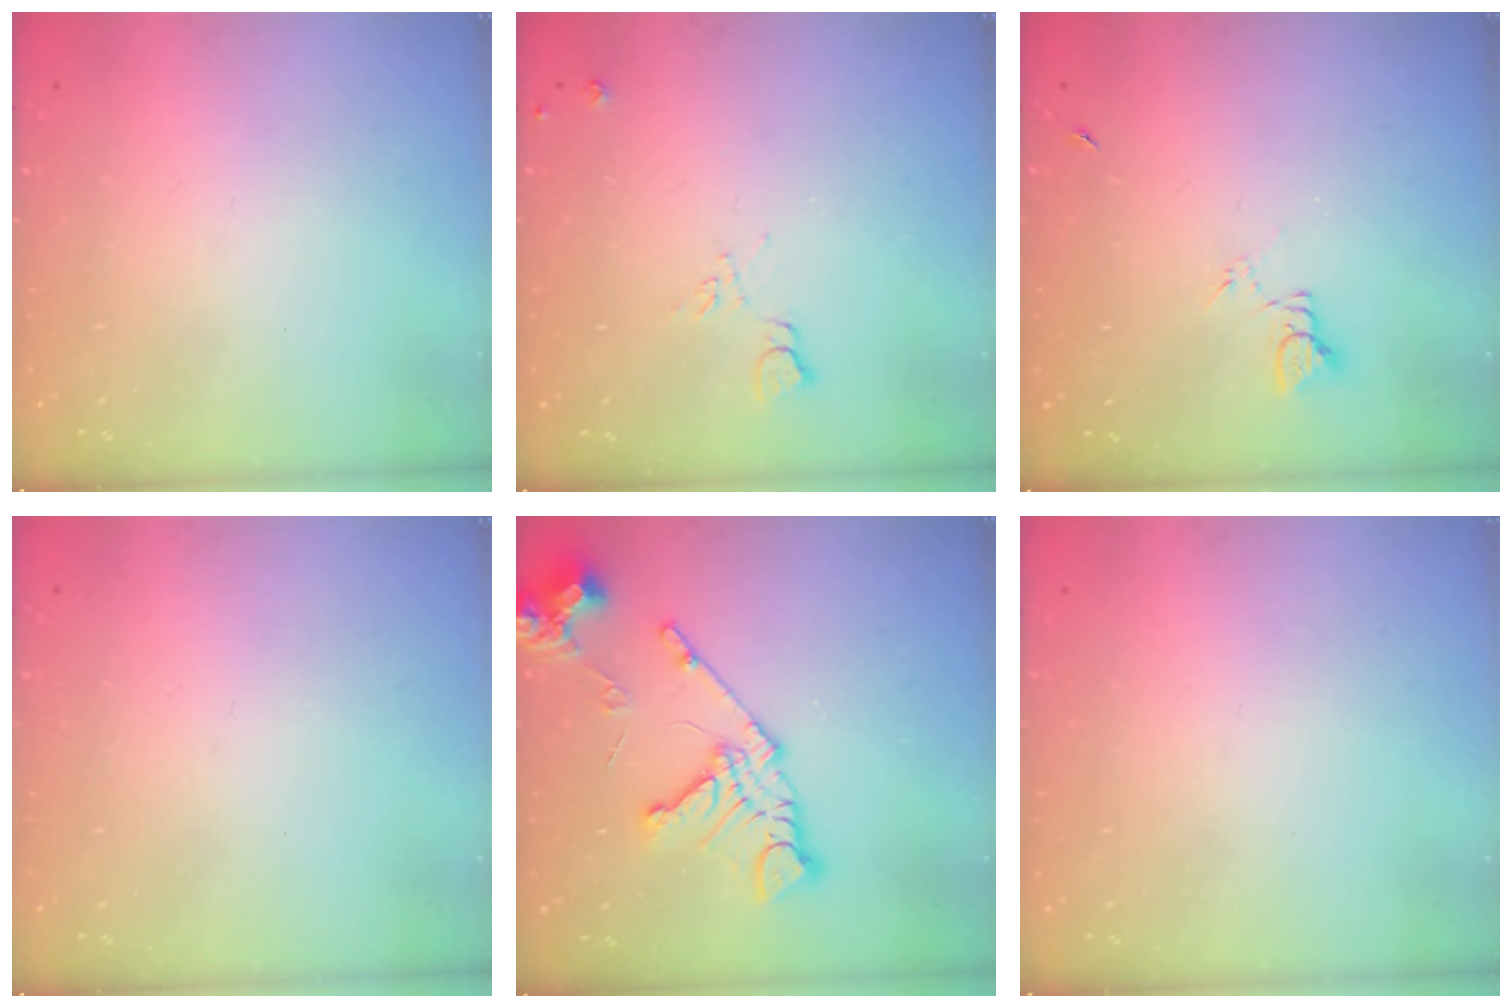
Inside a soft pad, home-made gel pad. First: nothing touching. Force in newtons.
{"total": 6.6, "press": 6.5, "slide": 0.9}
{"total": 3.4, "press": 3.4, "slide": 0.4}
{"total": 0.0}
{"total": 14.5, "press": 14.4, "slide": 1.6}
{"total": 0.0}